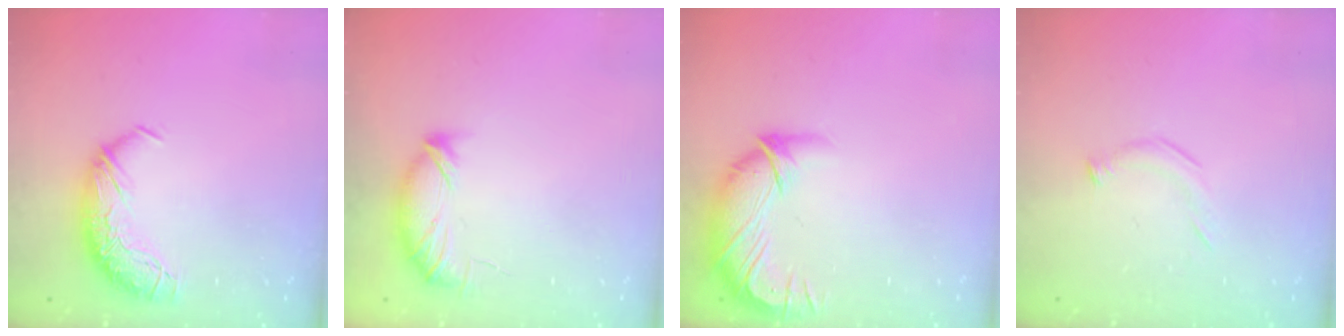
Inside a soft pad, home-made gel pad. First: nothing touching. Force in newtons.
{"total": 5.3, "press": 5.3, "slide": 0.6}
{"total": 2.9, "press": 0.1, "slide": 2.9}
{"total": 6.1, "press": 6.1, "slide": 0.5}